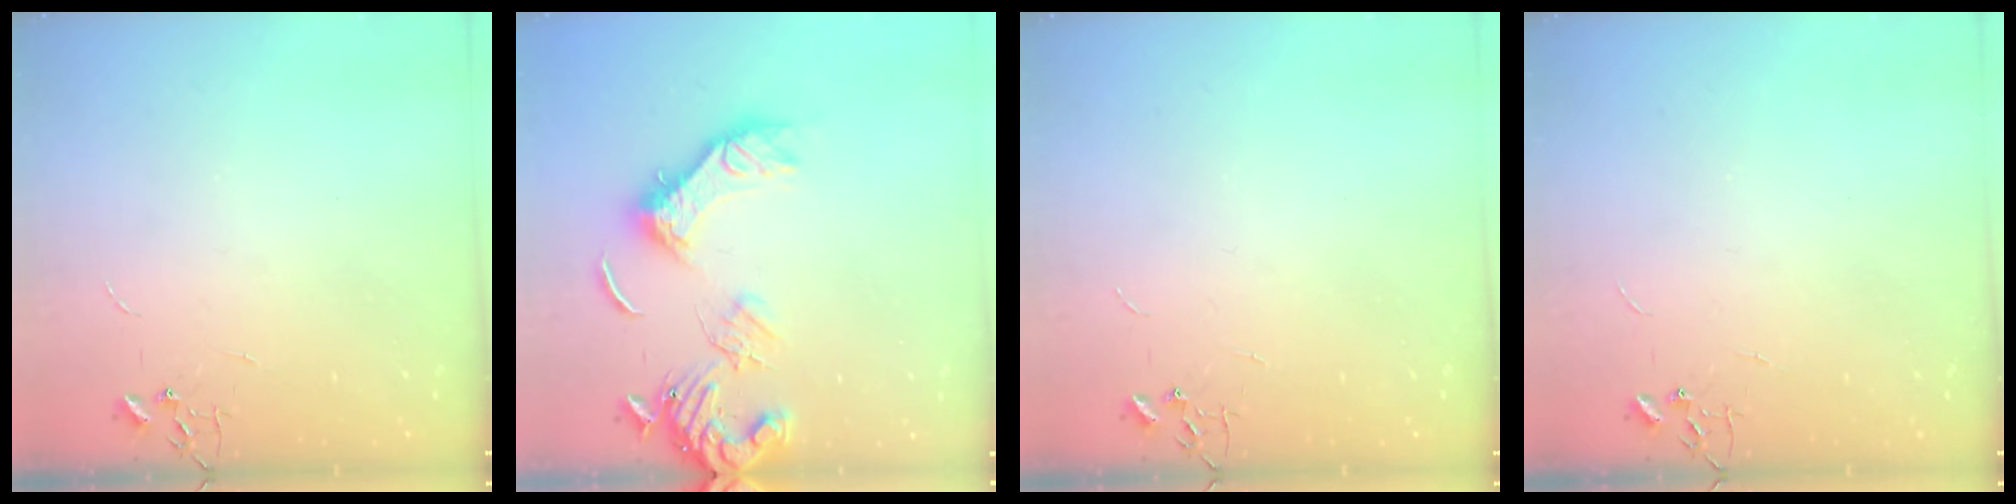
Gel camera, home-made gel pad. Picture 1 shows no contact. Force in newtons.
{"total": 16.1, "press": 16.0, "slide": 2.2}
{"total": 0.0}
{"total": 0.0}